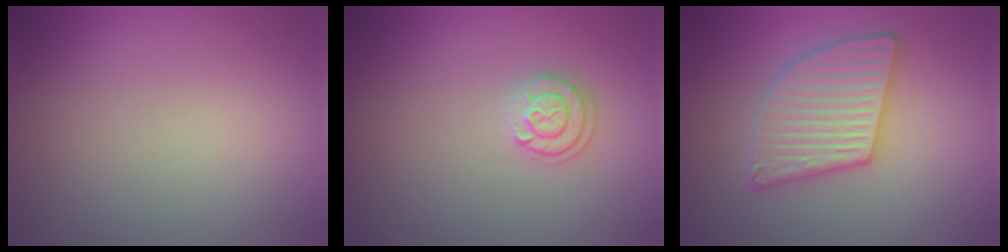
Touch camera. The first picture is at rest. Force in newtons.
{"total": 1.8, "press": 1.5, "slide": 0.9}
{"total": 5.4, "press": 5.4, "slide": 0.6}